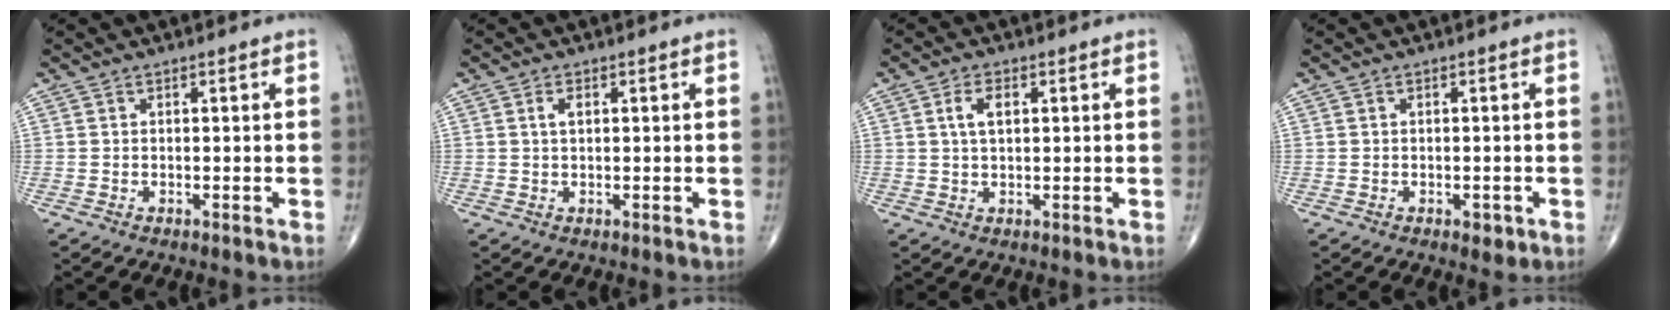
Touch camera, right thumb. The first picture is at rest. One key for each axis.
{"total": 1.7, "fx": 0.5, "fy": 0.9, "fz": 1.4, "tx": -0.026, "ty": 0.005, "tz": 0.009}
{"total": 3.7, "fx": 1.0, "fy": 2.0, "fz": 3.0, "tx": -0.057, "ty": 0.005, "tz": 0.019}
{"total": 2.1, "fx": -0.8, "fy": 1.2, "fz": 1.5, "tx": -0.011, "ty": 0.000, "tz": -0.007}